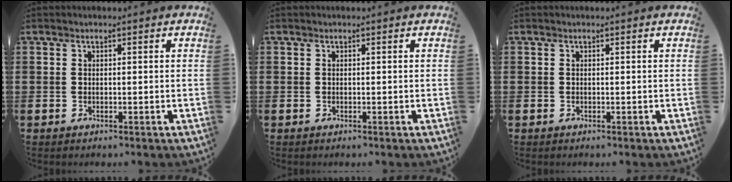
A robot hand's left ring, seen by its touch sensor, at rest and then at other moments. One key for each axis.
{"total": 0.0}
{"total": 0.0}